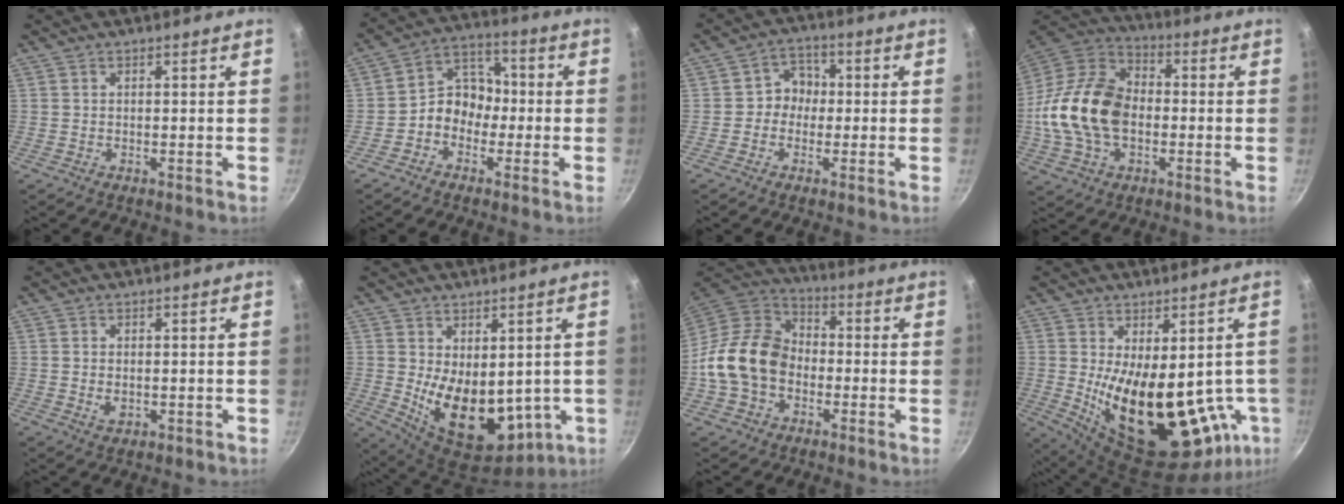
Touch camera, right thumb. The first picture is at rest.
{"total": 8.3, "force": [-2.0, 6.8, 4.3], "torque": [-0.028, 0.041, -0.054]}
{"total": 5.3, "force": [-0.4, 4.8, 2.2], "torque": [0.006, 0.017, -0.019]}
{"total": 19.5, "force": [-1.8, 13.2, 14.3], "torque": [-0.253, 0.036, -0.045]}
{"total": 2.4, "force": [-0.1, 1.6, 1.8], "torque": [-0.030, -0.003, 0.001]}
{"total": 16.0, "force": [-0.2, 9.9, 12.6], "torque": [-0.171, -0.041, 0.031]}
{"total": 15.4, "force": [-2.8, 11.8, 9.4], "torque": [-0.139, 0.040, -0.070]}
{"total": 23.4, "force": [-2.3, 11.8, 20.1], "torque": [-0.256, -0.038, 0.002]}